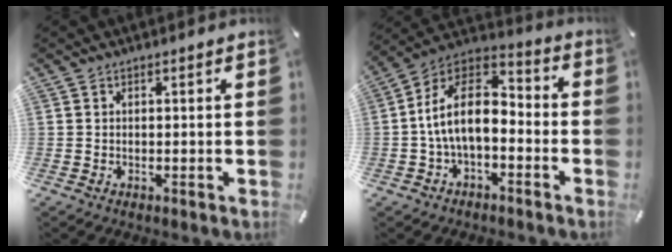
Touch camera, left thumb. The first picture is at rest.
{"total": 13.6, "force": [-2.6, 8.3, 10.5], "torque": [-0.221, 0.017, -0.053]}